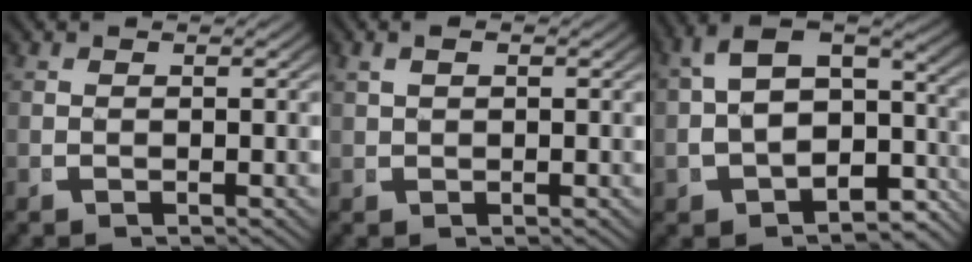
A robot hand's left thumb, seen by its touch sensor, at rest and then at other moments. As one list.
[{"total": 1.4, "force": [0.9, 0.6, 0.9], "torque": [-0.018, 0.005, 0.019]}, {"total": 9.2, "force": [-1.0, 6.4, 6.5], "torque": [-0.120, -0.018, -0.008]}]